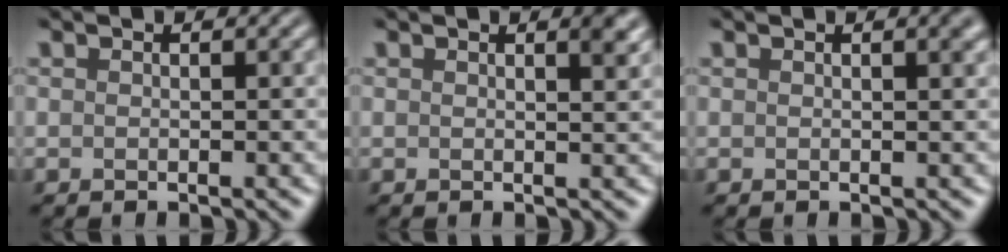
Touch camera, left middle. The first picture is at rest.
{"total": 1.7, "force": [1.0, 0.5, 1.3], "torque": [-0.007, 0.004, 0.011]}
{"total": 1.5, "force": [0.7, 0.5, 1.2], "torque": [-0.008, 0.006, 0.009]}